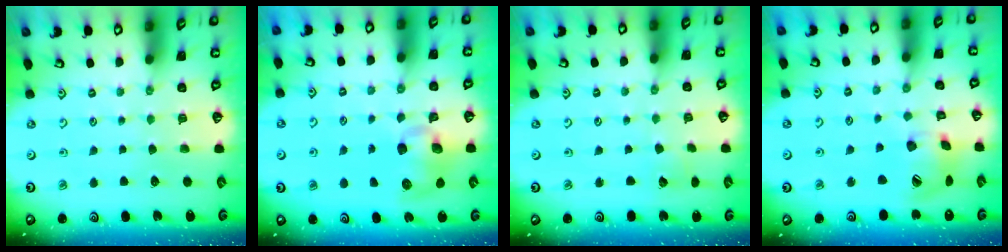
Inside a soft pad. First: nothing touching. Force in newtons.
{"total": 7.7, "press": 7.6, "slide": 1.4}
{"total": 3.5, "press": 3.5, "slide": 0.5}
{"total": 15.0, "press": 14.9, "slide": 2.1}